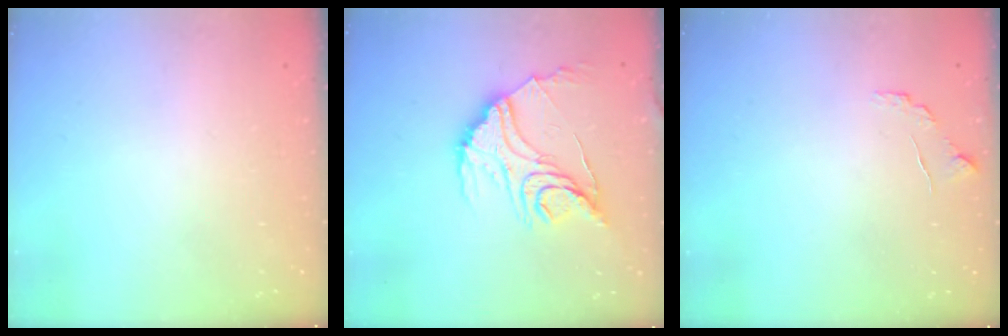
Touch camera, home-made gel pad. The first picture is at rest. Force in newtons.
{"total": 17.0, "press": 17.0, "slide": 1.3}
{"total": 6.3, "press": 6.3, "slide": 0.5}